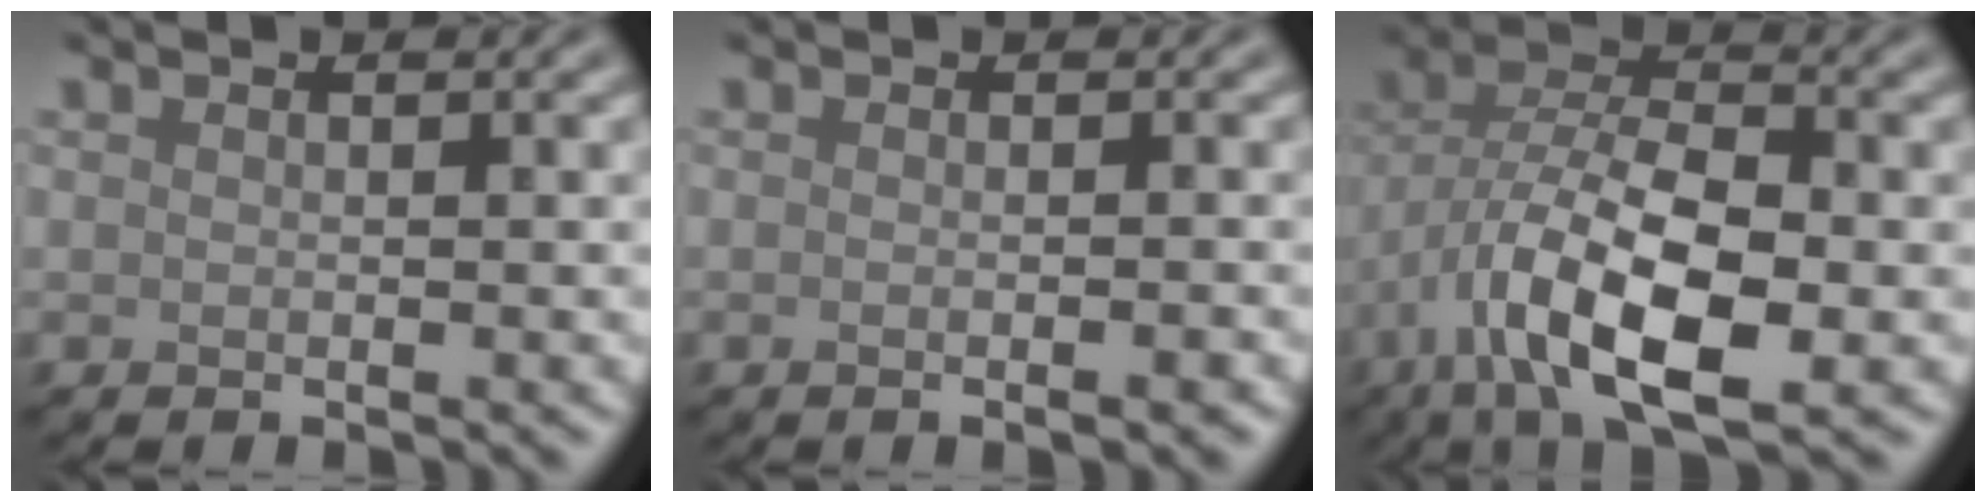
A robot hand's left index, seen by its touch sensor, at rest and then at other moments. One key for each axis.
{"total": 2.1, "fx": -0.4, "fy": 0.7, "fz": 1.9, "tx": -0.013, "ty": -0.002, "tz": -0.007}
{"total": 9.9, "fx": -3.7, "fy": 4.1, "fz": 8.3, "tx": -0.154, "ty": 0.007, "tz": -0.072}